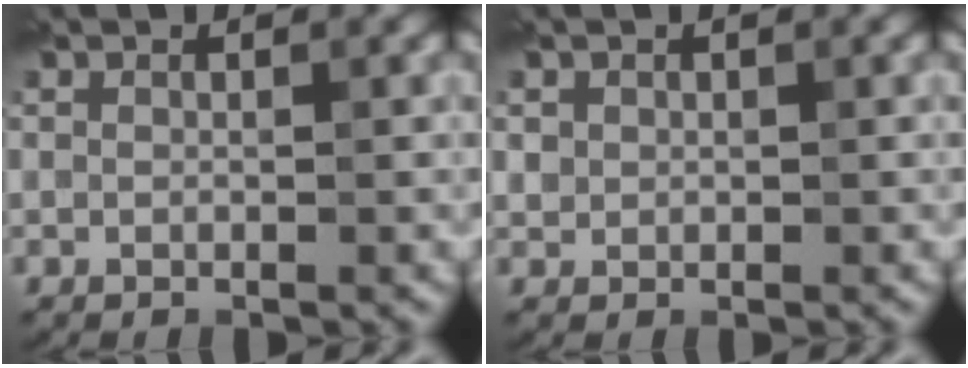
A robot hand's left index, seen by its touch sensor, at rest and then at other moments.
{"total": 0.8, "force": [0.2, 0.7, 0.1], "torque": [0.000, -0.006, 0.007]}